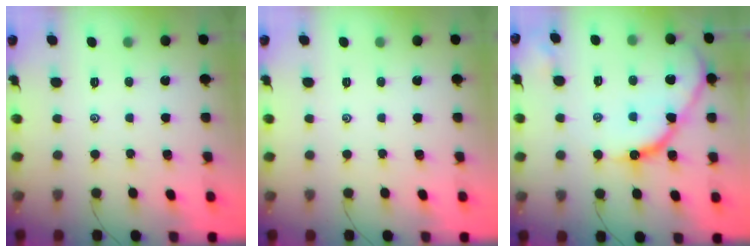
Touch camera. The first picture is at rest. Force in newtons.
{"total": 0.0}
{"total": 12.5, "press": 12.5, "slide": 0.7}